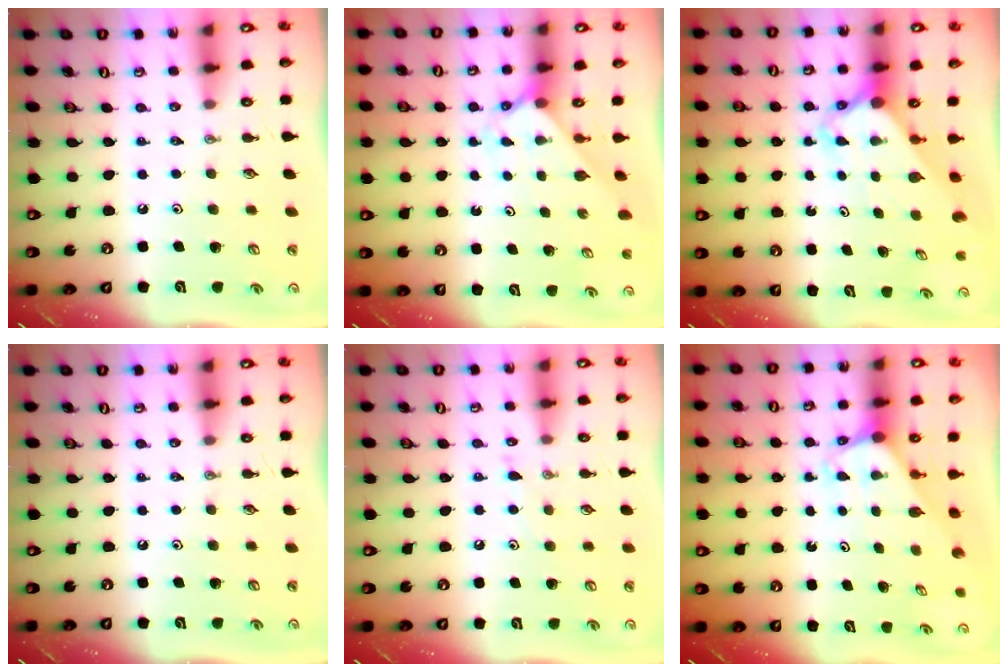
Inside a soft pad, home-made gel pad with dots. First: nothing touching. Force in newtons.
{"total": 2.4, "press": 2.4, "slide": 0.2}
{"total": 3.1, "press": 3.1, "slide": 0.2}
{"total": 0.0}
{"total": 4.7, "press": 4.7, "slide": 0.5}
{"total": 2.1, "press": 2.1, "slide": 0.1}